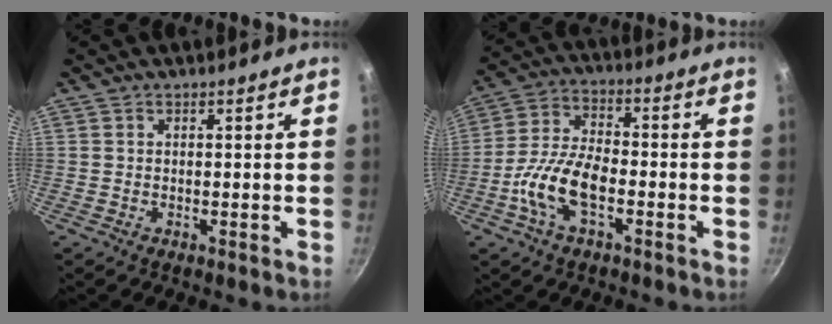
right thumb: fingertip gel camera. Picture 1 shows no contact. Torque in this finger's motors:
{"motor_torque": [1.71, 1.61, 0.84, -0.69, 0.12]}